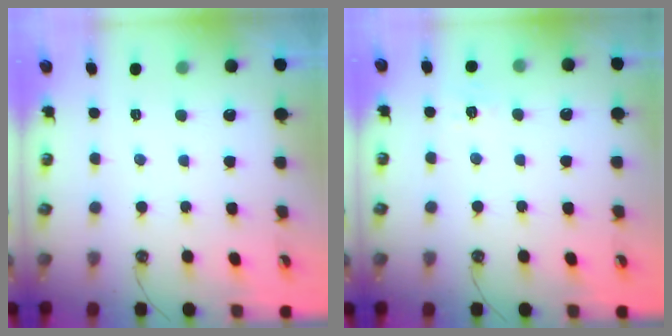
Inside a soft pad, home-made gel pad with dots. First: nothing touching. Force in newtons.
{"total": 6.9, "press": 6.9, "slide": 0.6}